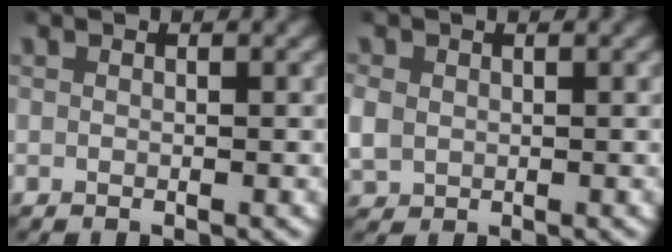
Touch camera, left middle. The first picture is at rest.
{"total": 2.7, "force": [0.1, 2.5, 1.1], "torque": [-0.043, -0.005, 0.009]}